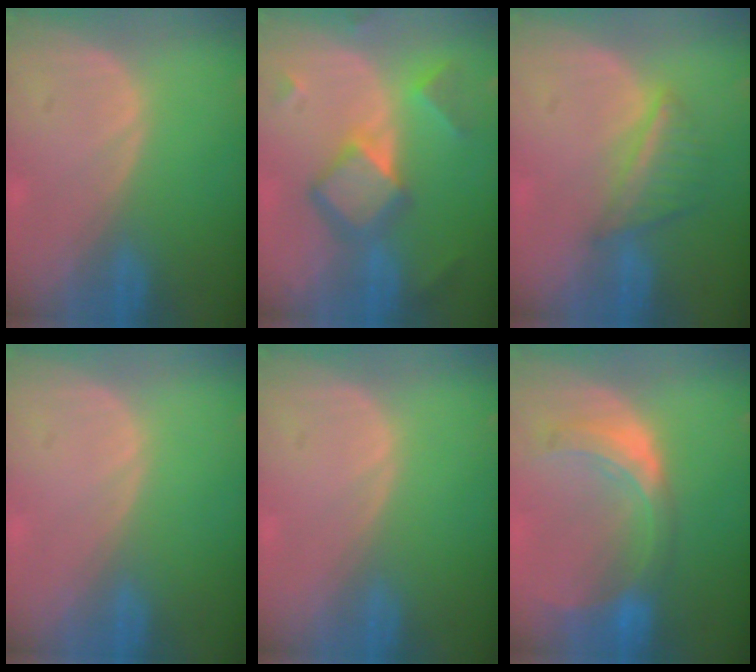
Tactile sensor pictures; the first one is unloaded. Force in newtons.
{"total": 7.9, "press": 7.8, "slide": 0.5}
{"total": 5.6, "press": 5.3, "slide": 1.7}
{"total": 0.0}
{"total": 0.0}
{"total": 8.3, "press": 7.4, "slide": 3.8}